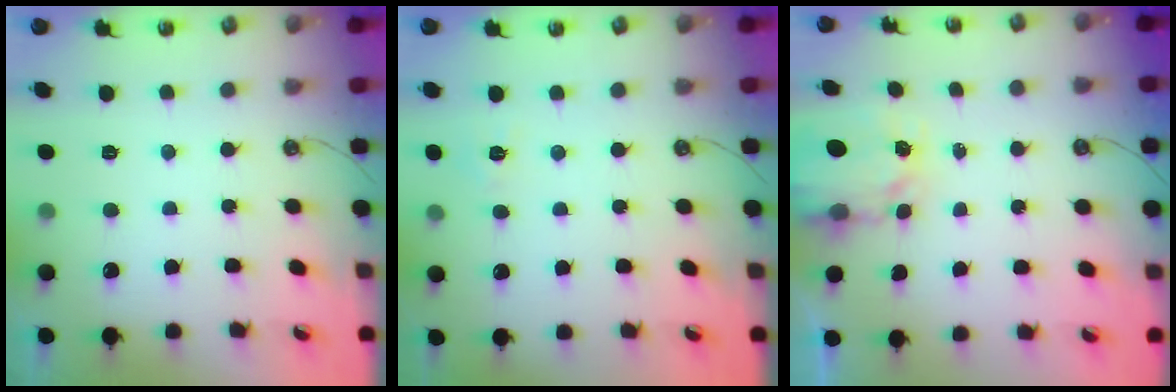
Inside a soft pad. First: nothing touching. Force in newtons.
{"total": 6.2, "press": 6.2, "slide": 0.7}
{"total": 4.2, "press": 4.2, "slide": 0.6}